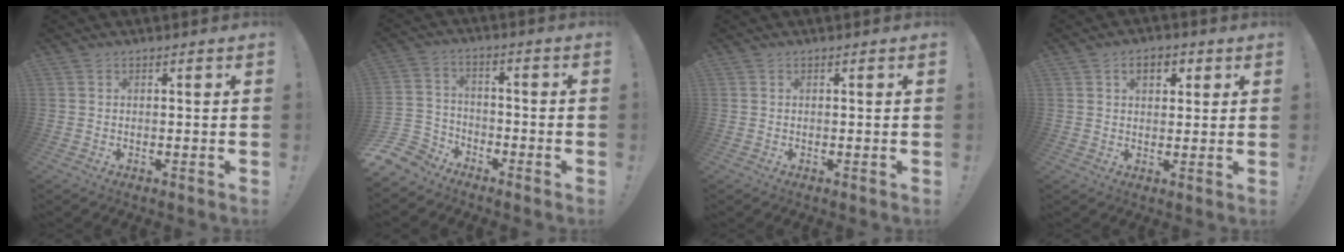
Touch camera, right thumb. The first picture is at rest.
{"total": 7.0, "force": [-5.5, 4.2, 1.1], "torque": [-0.022, 0.033, -0.105]}
{"total": 0.0}
{"total": 5.3, "force": [2.1, 3.4, 3.5], "torque": [-0.047, 0.001, 0.033]}